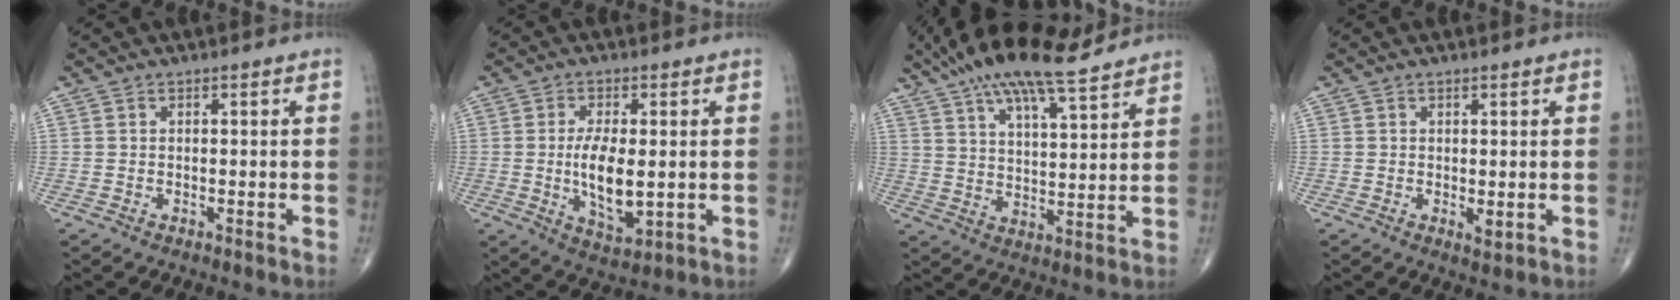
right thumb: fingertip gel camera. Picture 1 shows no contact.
{"total": 9.3, "force": [-0.3, 3.6, 8.6], "torque": [-0.154, -0.019, 0.002]}
{"total": 18.1, "force": [13.8, 4.2, 10.9], "torque": [-0.180, -0.029, 0.238]}
{"total": 1.7, "force": [0.1, 0.4, 1.6], "torque": [-0.024, -0.007, 0.004]}